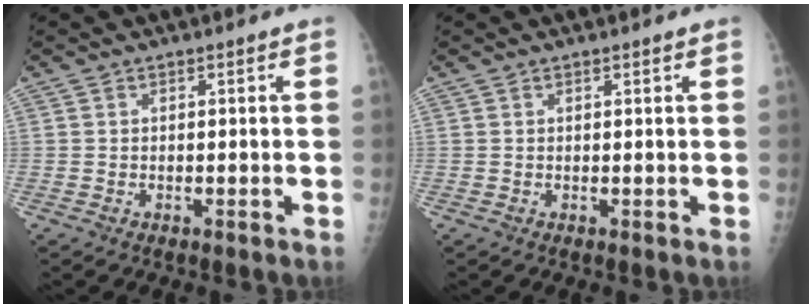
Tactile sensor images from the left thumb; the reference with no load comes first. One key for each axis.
{"total": 0.6, "fx": 0.4, "fy": 0.1, "fz": 0.4, "tx": -0.007, "ty": -0.001, "tz": 0.007}